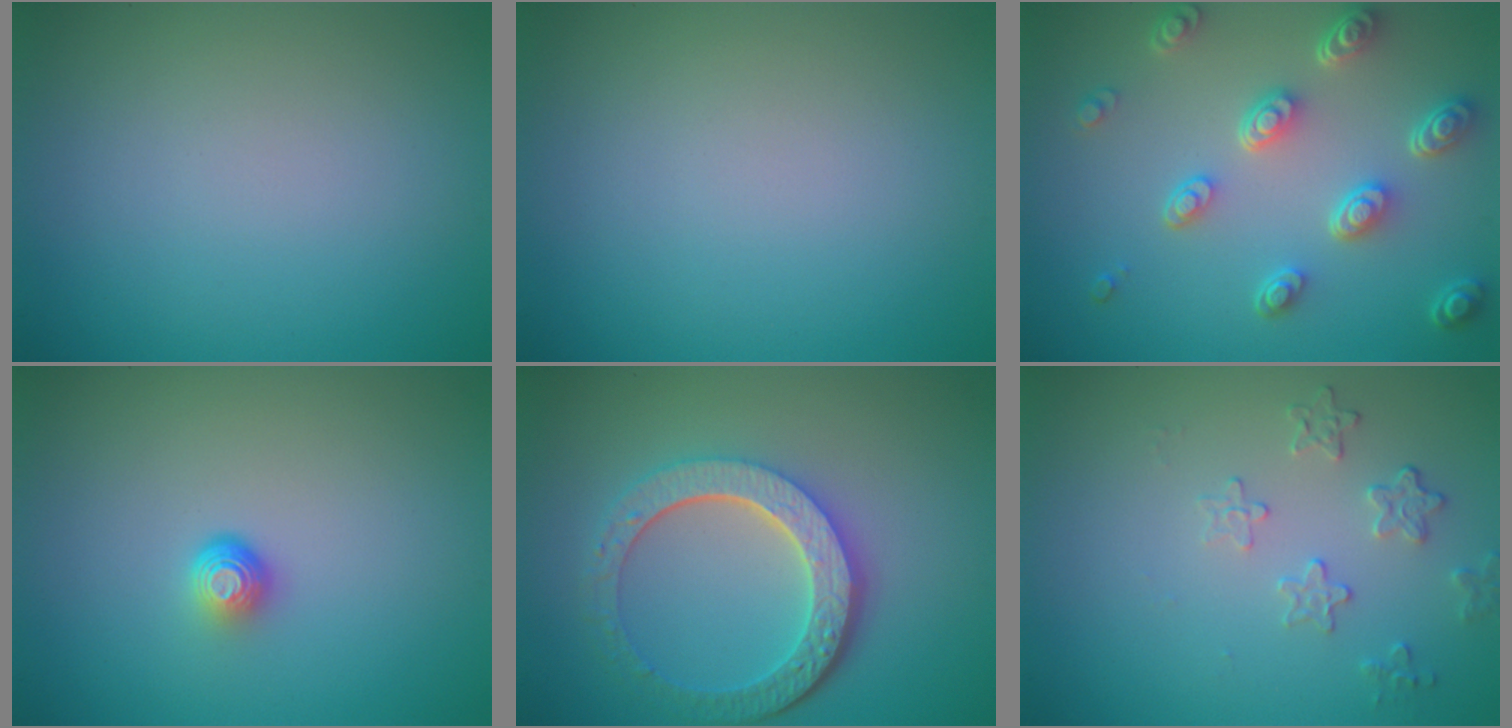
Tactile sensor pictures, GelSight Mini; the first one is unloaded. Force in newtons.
{"total": 0.0}
{"total": 5.2, "press": 3.9, "slide": 3.5}
{"total": 1.7, "press": 1.1, "slide": 1.3}
{"total": 6.2, "press": 4.6, "slide": 4.1}
{"total": 1.9, "press": 1.3, "slide": 1.4}